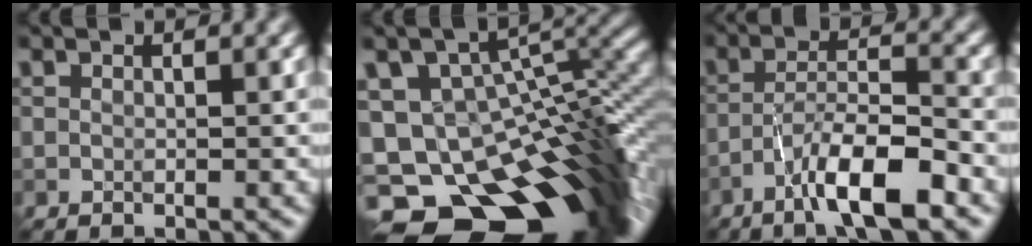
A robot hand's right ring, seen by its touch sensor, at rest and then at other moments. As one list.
[{"total": 15.6, "force": [-8.1, 8.7, 10.2], "torque": [-0.165, -0.002, -0.097]}, {"total": 6.9, "force": [-4.1, 1.4, 5.4], "torque": [-0.090, 0.010, -0.075]}]